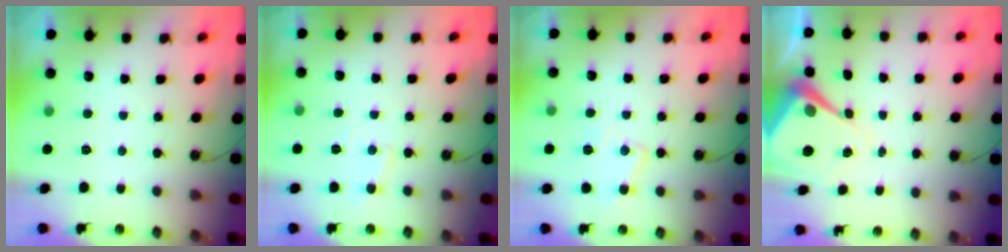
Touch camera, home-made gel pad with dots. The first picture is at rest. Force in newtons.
{"total": 5.5, "press": 5.5, "slide": 0.4}
{"total": 10.5, "press": 10.5, "slide": 0.5}
{"total": 8.5, "press": 8.5, "slide": 0.6}